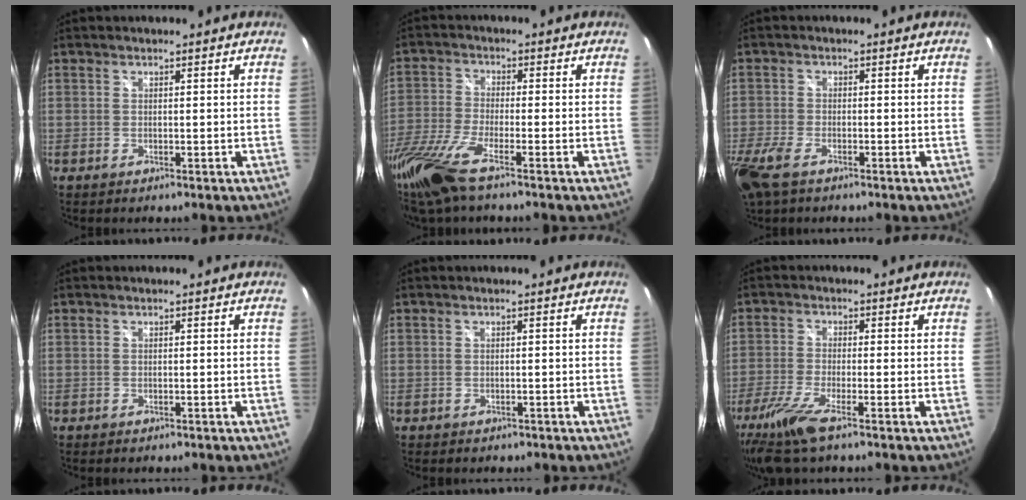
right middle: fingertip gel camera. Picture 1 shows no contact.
{"total": 12.8, "force": [-9.1, 1.8, 8.8], "torque": [-0.206, -0.043, -0.180]}
{"total": 8.7, "force": [-5.5, 3.8, 5.6], "torque": [-0.148, -0.028, -0.110]}
{"total": 0.6, "force": [-0.5, 0.3, 0.1], "torque": [-0.004, -0.002, -0.008]}
{"total": 1.2, "force": [-0.7, 0.9, 0.2], "torque": [-0.006, -0.002, -0.009]}
{"total": 9.0, "force": [-6.2, 0.8, 6.5], "torque": [-0.152, -0.036, -0.120]}